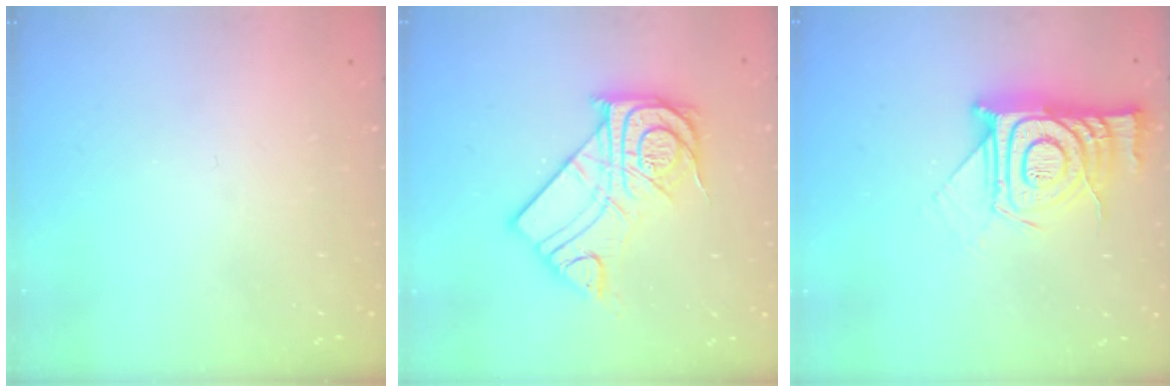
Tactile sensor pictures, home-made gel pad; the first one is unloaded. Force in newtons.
{"total": 16.6, "press": 16.5, "slide": 1.4}
{"total": 15.2, "press": 15.1, "slide": 1.1}